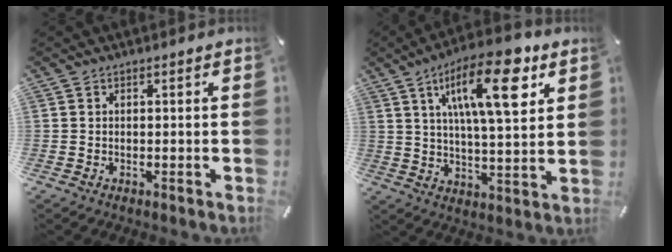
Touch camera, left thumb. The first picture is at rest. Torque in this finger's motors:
{"motor_torque": [2.49, 2.52, 1.53, -1.24, 0.52]}